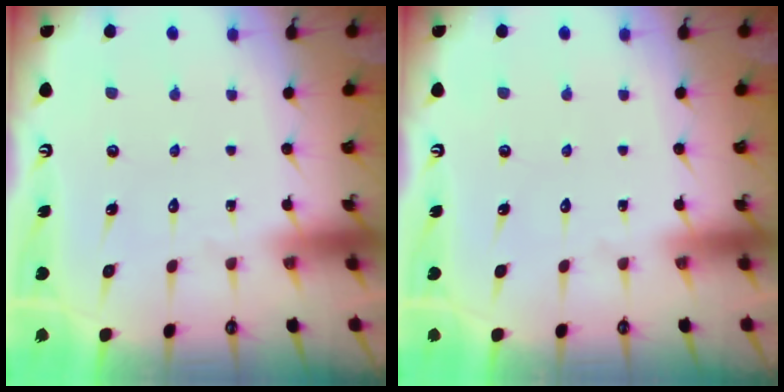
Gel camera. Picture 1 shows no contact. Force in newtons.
{"total": 0.0}